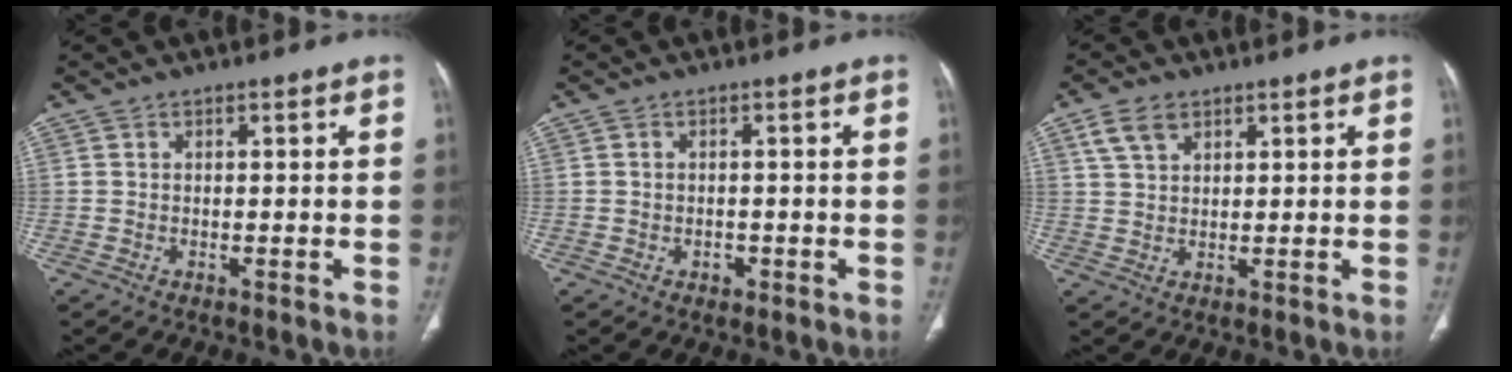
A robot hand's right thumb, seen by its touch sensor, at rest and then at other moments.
{"total": 1.4, "force": [-0.4, 1.1, 0.8], "torque": [-0.011, 0.004, -0.004]}
{"total": 5.0, "force": [2.8, 3.0, 2.9], "torque": [-0.050, -0.004, 0.059]}